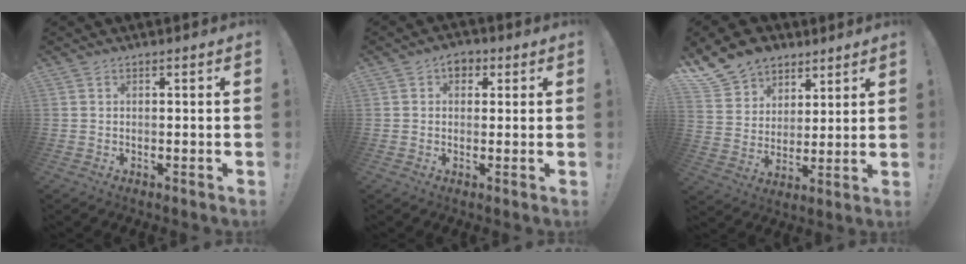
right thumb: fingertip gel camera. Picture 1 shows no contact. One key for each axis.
{"total": 4.0, "fx": 1.3, "fy": 3.1, "fz": 2.2, "tx": -0.022, "ty": 0.000, "tz": 0.021}
{"total": 12.4, "fx": 8.6, "fy": 8.5, "fz": 2.8, "tx": -0.060, "ty": -0.057, "tz": 0.171}